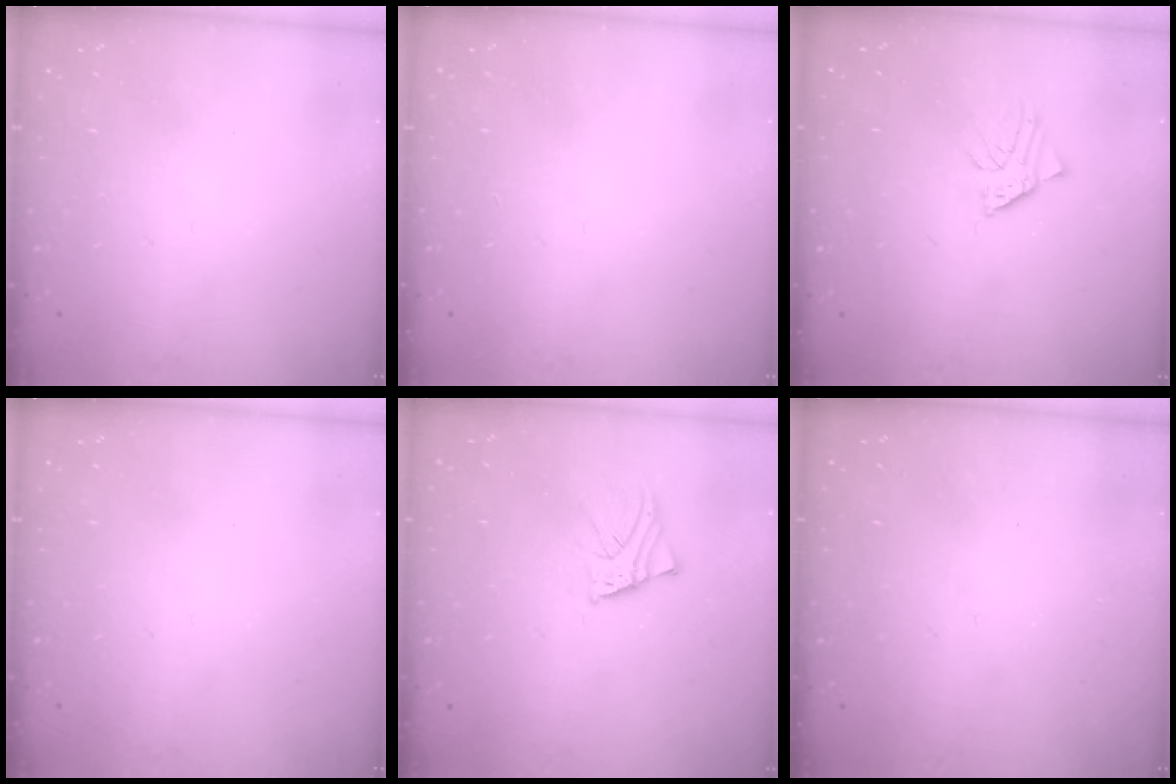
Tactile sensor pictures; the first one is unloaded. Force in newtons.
{"total": 2.5, "press": 2.4, "slide": 0.3}
{"total": 2.4, "press": 2.4, "slide": 0.1}
{"total": 0.0}
{"total": 2.5, "press": 2.5, "slide": 0.1}
{"total": 0.7, "press": 0.7, "slide": 0.0}